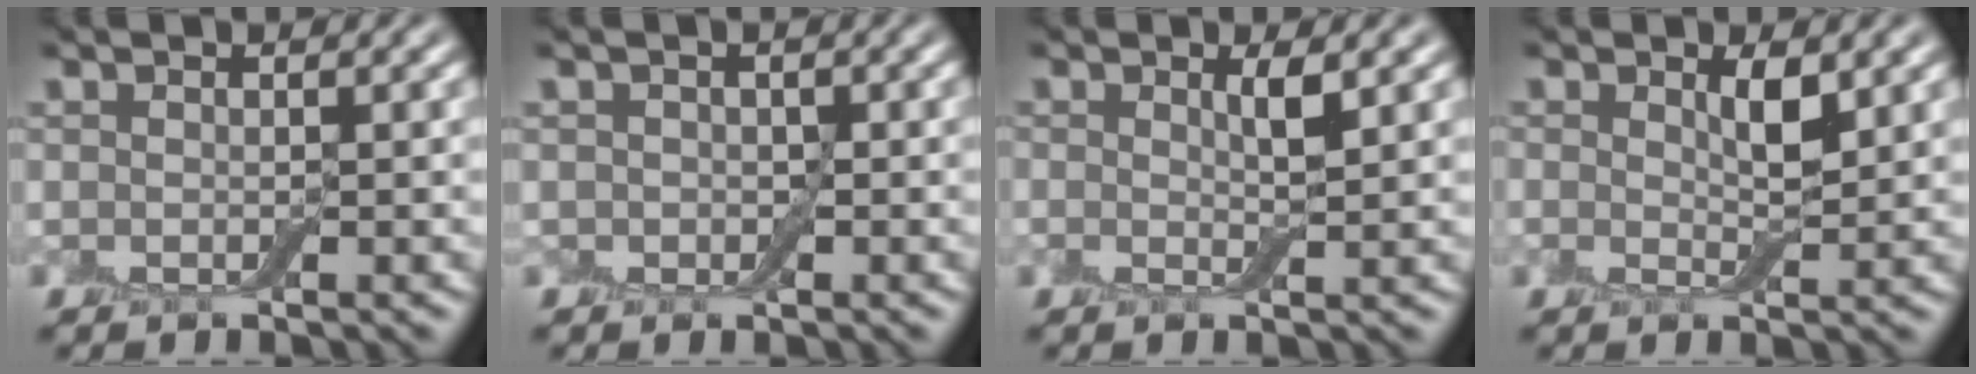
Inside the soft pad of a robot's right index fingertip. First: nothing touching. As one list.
[{"total": 1.1, "force": [-0.1, 1.1, 0.4], "torque": [-0.005, 0.000, -0.008]}, {"total": 0.9, "force": [0.6, -0.2, 0.6], "torque": [-0.014, -0.001, 0.009]}, {"total": 1.2, "force": [0.8, 0.2, 0.9], "torque": [-0.018, -0.003, 0.014]}]